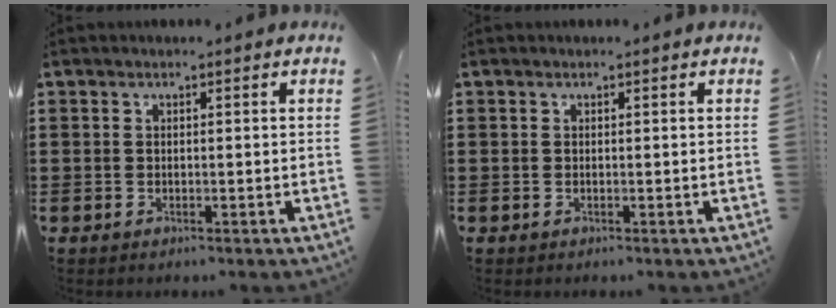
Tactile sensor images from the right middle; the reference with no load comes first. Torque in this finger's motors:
{"motor_torque": [0.01, -0.01, 0.00, 0.00]}